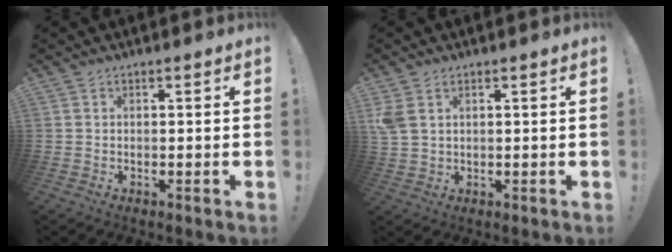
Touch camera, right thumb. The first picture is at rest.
{"total": 4.4, "force": [2.1, 2.7, 2.8], "torque": [-0.061, -0.006, 0.042]}